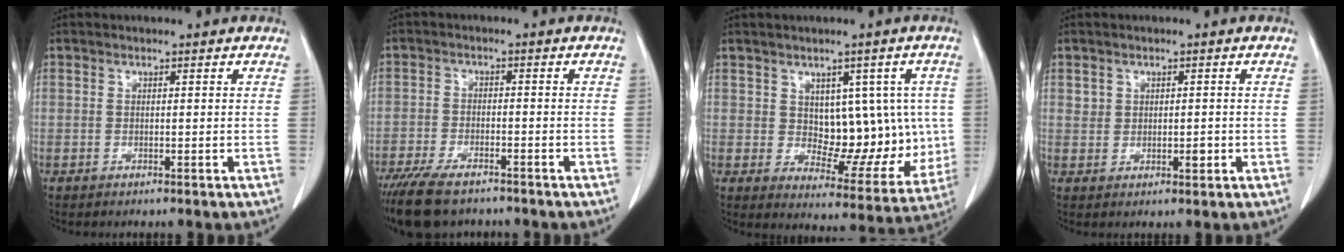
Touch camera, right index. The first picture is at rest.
{"total": 9.7, "force": [-7.7, 3.0, 5.0], "torque": [-0.088, -0.018, -0.124]}
{"total": 11.3, "force": [1.5, 6.6, 9.1], "torque": [-0.091, 0.012, 0.039]}
{"total": 2.3, "force": [0.2, 1.8, 1.5], "torque": [-0.022, 0.001, 0.008]}